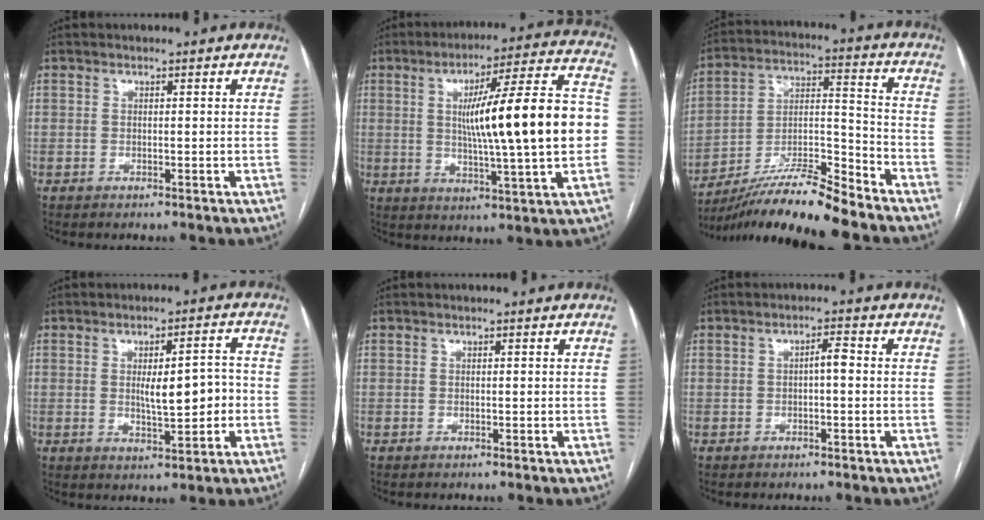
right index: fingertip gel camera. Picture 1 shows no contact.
{"total": 20.7, "force": [0.4, 0.9, 20.7], "torque": [-0.301, 0.019, 0.001]}
{"total": 16.0, "force": [-13.9, 0.1, 7.8], "torque": [-0.139, 0.008, -0.246]}
{"total": 7.3, "force": [-0.6, 2.0, 7.0], "torque": [-0.106, 0.012, -0.001]}
{"total": 0.0}
{"total": 2.1, "force": [-0.2, 0.5, 2.0], "torque": [-0.032, 0.006, -0.004]}